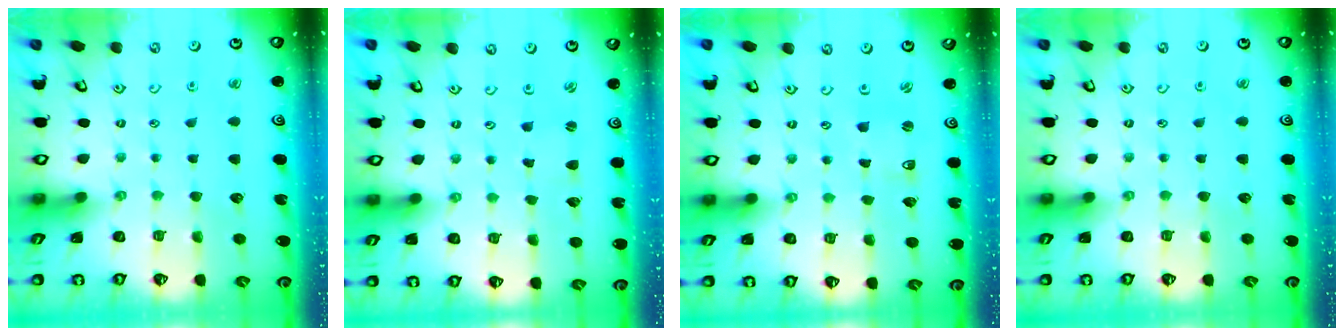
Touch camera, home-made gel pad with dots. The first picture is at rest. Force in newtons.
{"total": 0.9, "press": 0.9, "slide": 0.1}
{"total": 2.7, "press": 2.7, "slide": 0.3}
{"total": 0.0}